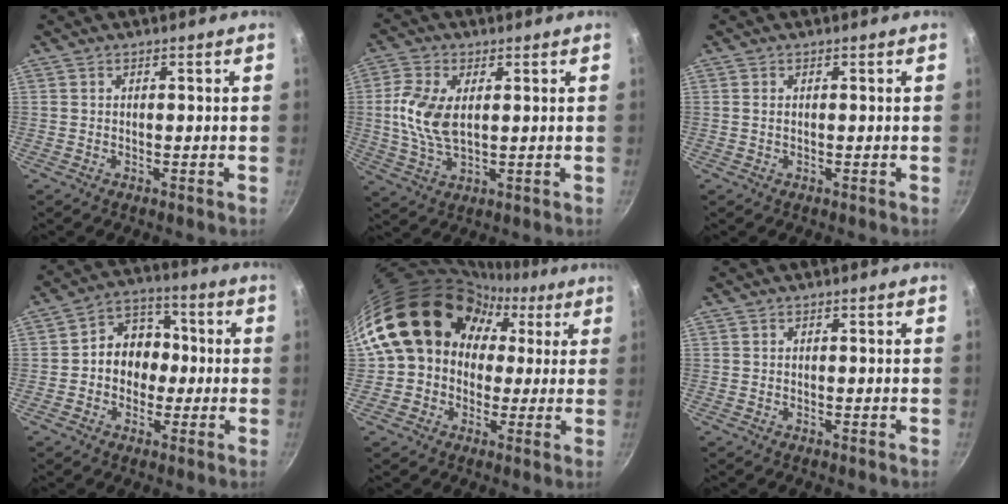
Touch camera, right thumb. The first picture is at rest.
{"total": 9.6, "force": [1.4, 5.3, 7.9], "torque": [-0.164, -0.003, 0.028]}
{"total": 0.7, "force": [0.1, 0.5, 0.6], "torque": [-0.010, 0.001, 0.002]}
{"total": 9.6, "force": [-0.5, 8.1, 5.1], "torque": [-0.025, 0.030, -0.023]}
{"total": 19.4, "force": [3.1, 16.4, 9.8], "torque": [-0.139, 0.058, 0.043]}
{"total": 0.0}